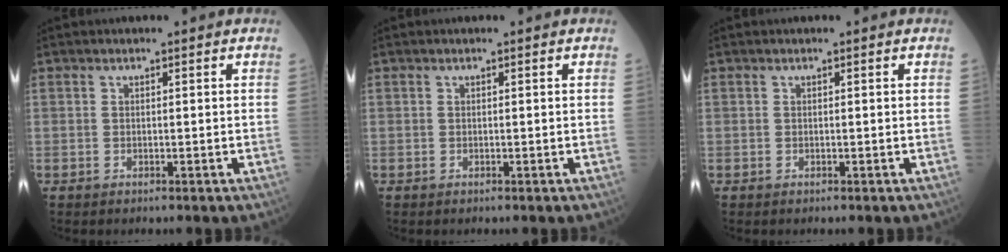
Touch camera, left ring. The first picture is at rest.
{"total": 0.0}
{"total": 0.0}